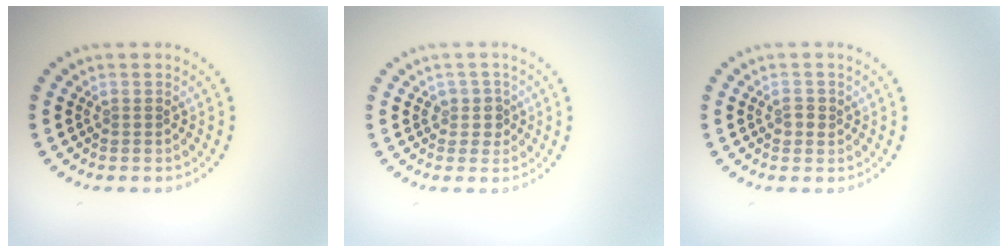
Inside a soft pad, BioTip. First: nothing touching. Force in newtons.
{"total": 1.8, "press": 1.5, "slide": 1.0}
{"total": 1.2, "press": 1.2, "slide": 0.2}